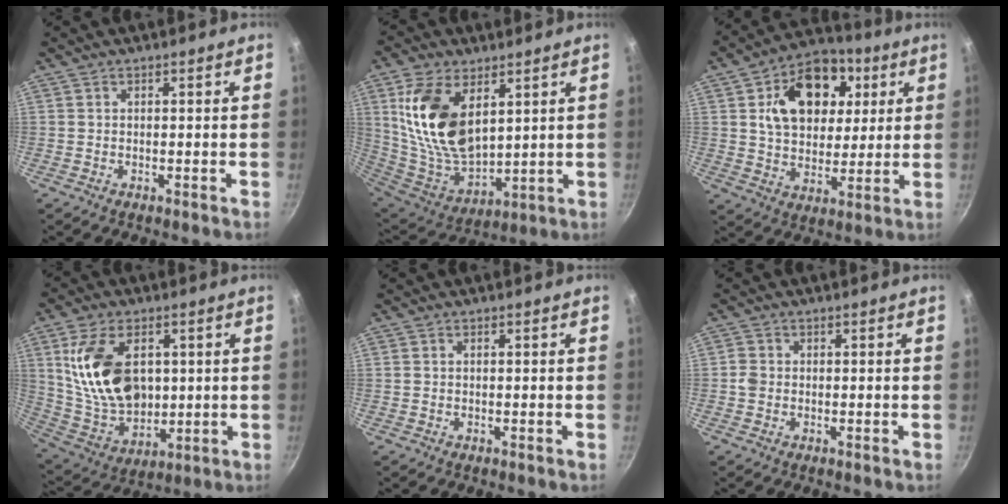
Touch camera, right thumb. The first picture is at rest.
{"total": 18.9, "force": [6.2, 10.8, 14.2], "torque": [-0.257, -0.043, 0.135]}
{"total": 18.7, "force": [5.6, 13.2, 12.1], "torque": [-0.155, 0.002, 0.082]}
{"total": 18.8, "force": [3.7, 12.2, 13.8], "torque": [-0.229, -0.022, 0.085]}
{"total": 0.6, "force": [0.0, 0.5, 0.4], "torque": [-0.011, 0.004, -0.001]}
{"total": 2.1, "force": [-0.5, 1.8, 1.0], "torque": [-0.016, 0.010, -0.011]}